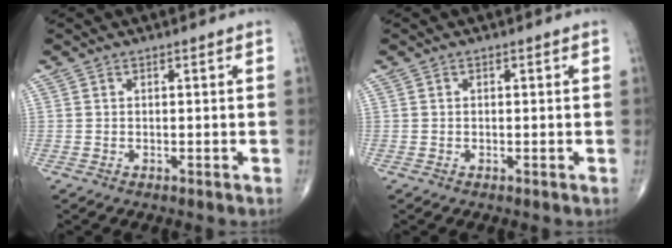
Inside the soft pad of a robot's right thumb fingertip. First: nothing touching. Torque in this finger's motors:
{"motor_torque": [-0.31, -0.09, -0.01, 0.10, -0.02]}